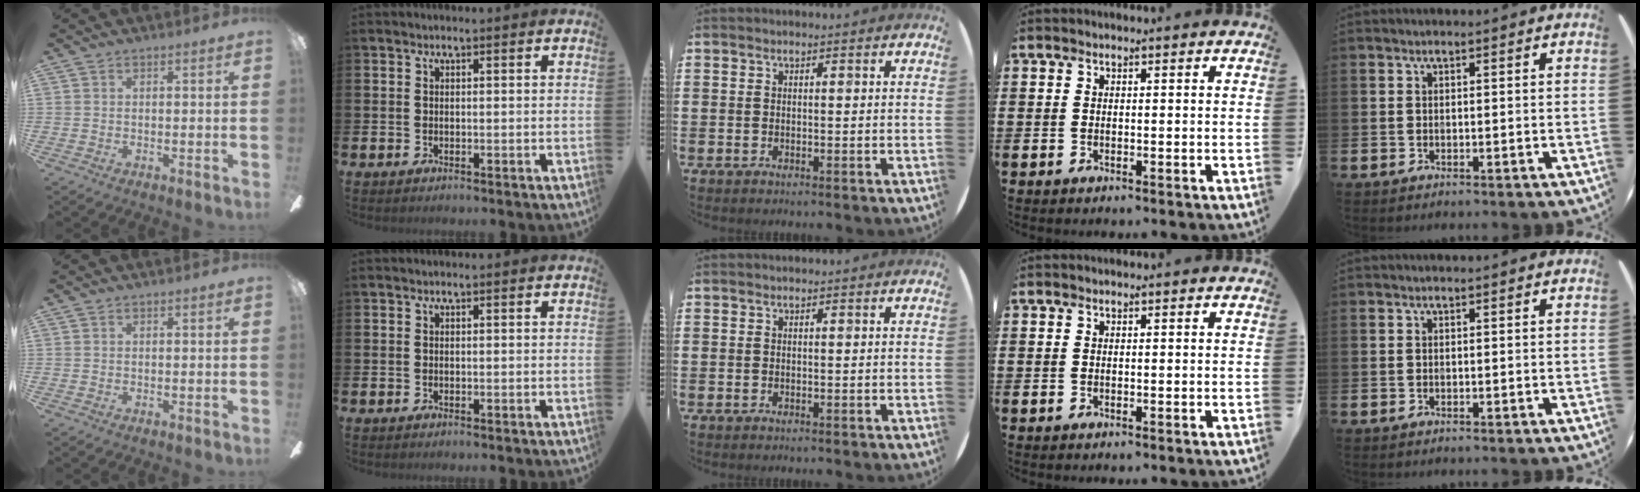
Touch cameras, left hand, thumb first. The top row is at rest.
{}